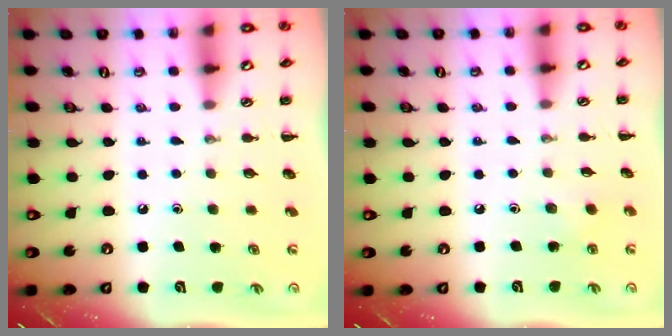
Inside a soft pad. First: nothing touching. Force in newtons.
{"total": 1.8, "press": 1.7, "slide": 0.6}